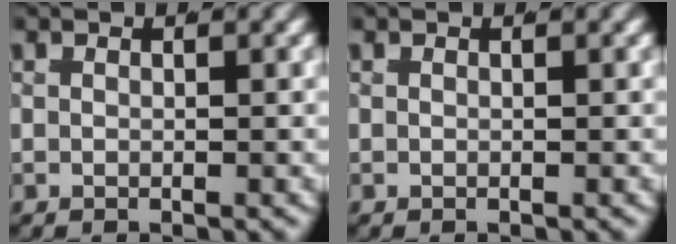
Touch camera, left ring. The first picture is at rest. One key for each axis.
{"total": 0.0}